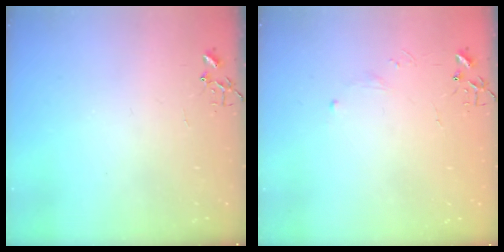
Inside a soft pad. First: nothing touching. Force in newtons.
{"total": 3.5, "press": 3.5, "slide": 0.5}